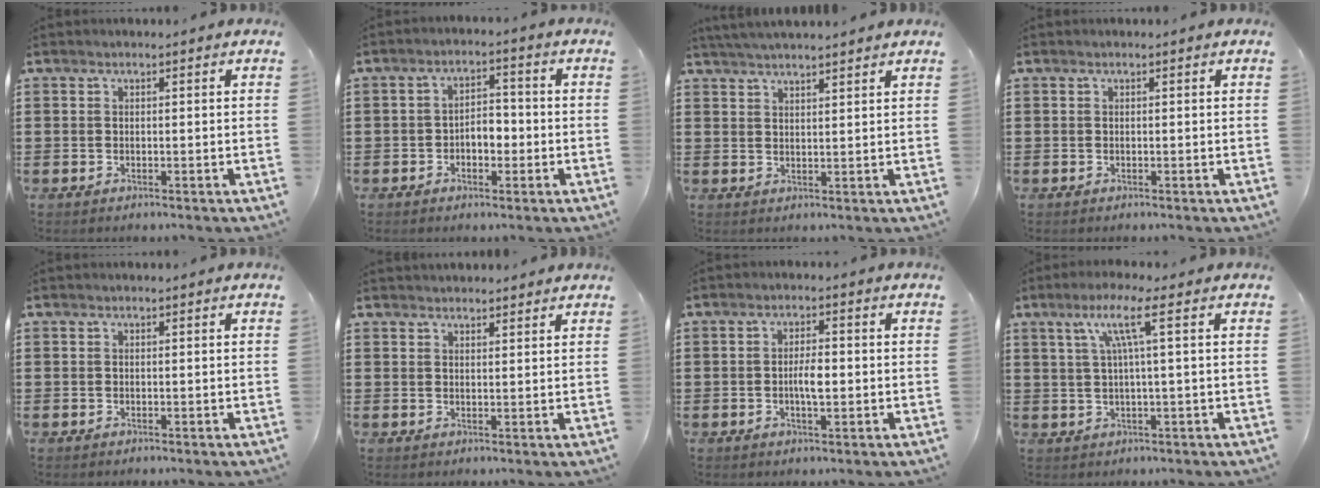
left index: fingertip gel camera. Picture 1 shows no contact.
{"total": 3.6, "force": [-1.3, 2.1, 2.6], "torque": [-0.051, 0.007, -0.028]}
{"total": 3.0, "force": [2.9, -0.4, 0.6], "torque": [-0.018, -0.005, 0.053]}
{"total": 0.0}
{"total": 0.0}
{"total": 1.8, "force": [1.8, 0.1, 0.0], "torque": [-0.003, 0.000, 0.035]}
{"total": 3.7, "force": [-0.4, 1.2, 3.5], "torque": [-0.057, 0.001, -0.011]}
{"total": 6.4, "force": [2.0, 0.0, 6.0], "torque": [-0.122, 0.002, 0.027]}